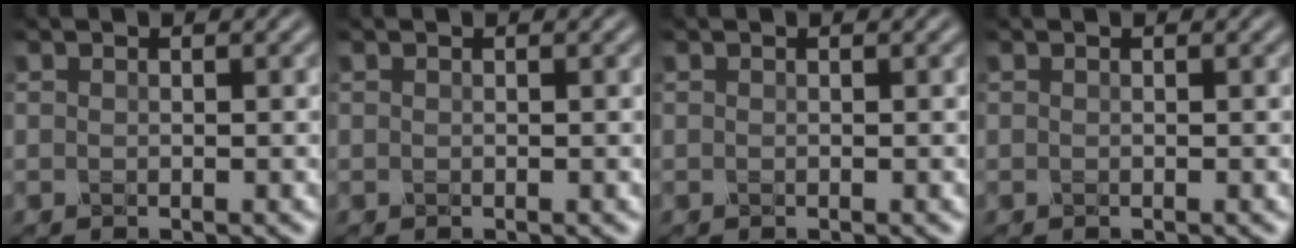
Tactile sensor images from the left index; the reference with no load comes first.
{"total": 0.0}
{"total": 0.0}
{"total": 0.0}